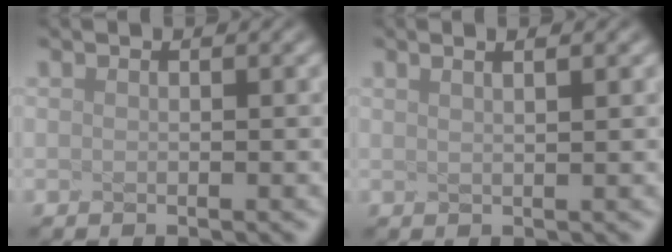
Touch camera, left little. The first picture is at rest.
{"total": 2.0, "force": [1.2, 0.6, 1.5], "torque": [-0.019, 0.026, 0.008]}